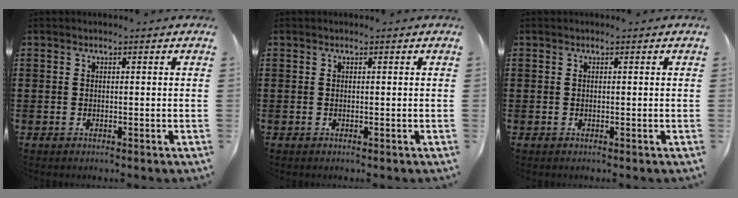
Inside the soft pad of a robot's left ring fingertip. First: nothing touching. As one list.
[{"total": 0.0}, {"total": 0.0}]